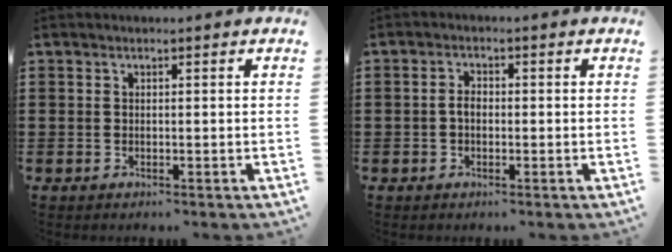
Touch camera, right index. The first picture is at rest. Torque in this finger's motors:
{"motor_torque": [0.27, 0.21, 0.13, 0.06]}